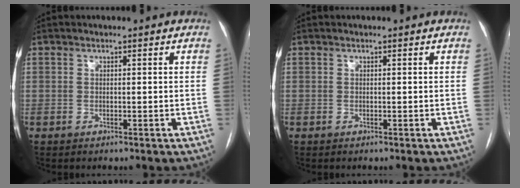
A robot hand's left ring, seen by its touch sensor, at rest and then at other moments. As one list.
[{"total": 0.0}]